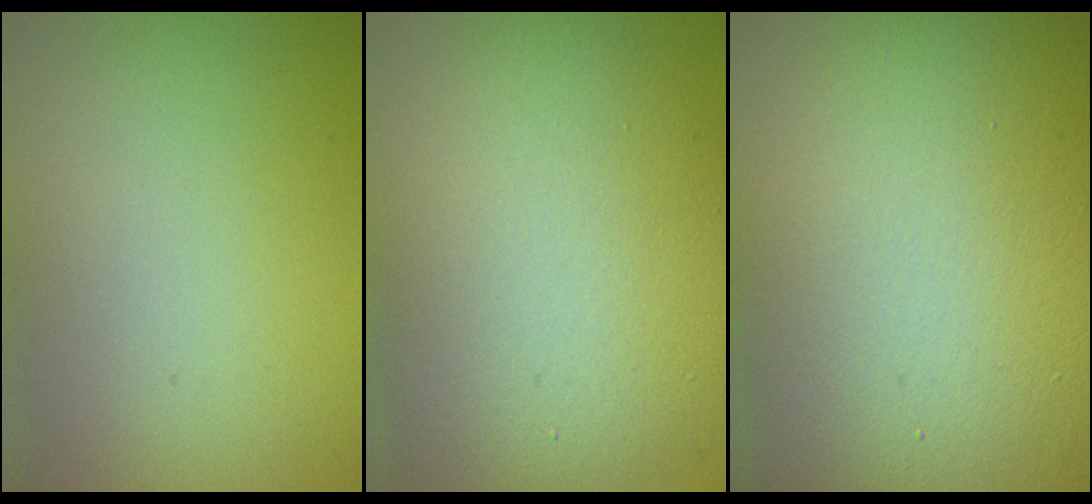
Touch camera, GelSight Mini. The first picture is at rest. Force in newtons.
{"total": 11.5, "press": 11.4, "slide": 0.7}
{"total": 22.6, "press": 22.6, "slide": 1.6}